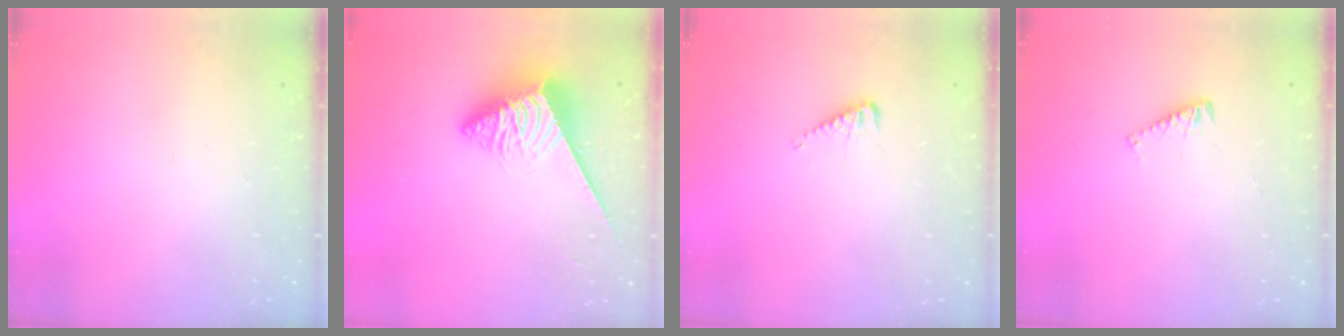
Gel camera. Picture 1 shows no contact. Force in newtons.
{"total": 6.0, "press": 6.0, "slide": 0.4}
{"total": 3.7, "press": 3.6, "slide": 0.5}
{"total": 4.8, "press": 4.8, "slide": 0.4}